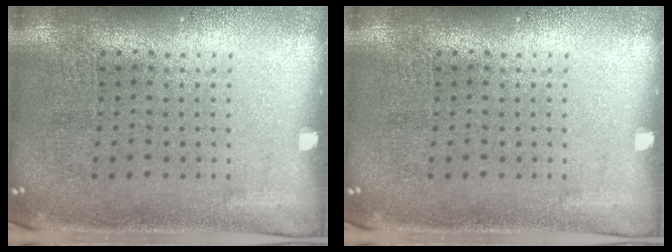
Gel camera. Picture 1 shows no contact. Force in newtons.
{"total": 0.0}